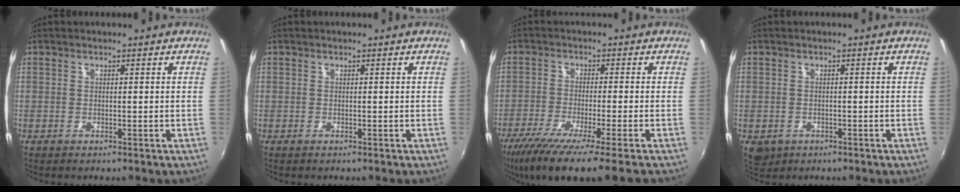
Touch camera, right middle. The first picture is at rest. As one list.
[{"total": 0.0}, {"total": 12.0, "force": [-9.0, -0.8, 7.8], "torque": [-0.163, -0.047, -0.151]}, {"total": 3.8, "force": [-1.6, 2.9, 1.8], "torque": [-0.038, -0.012, -0.019]}]